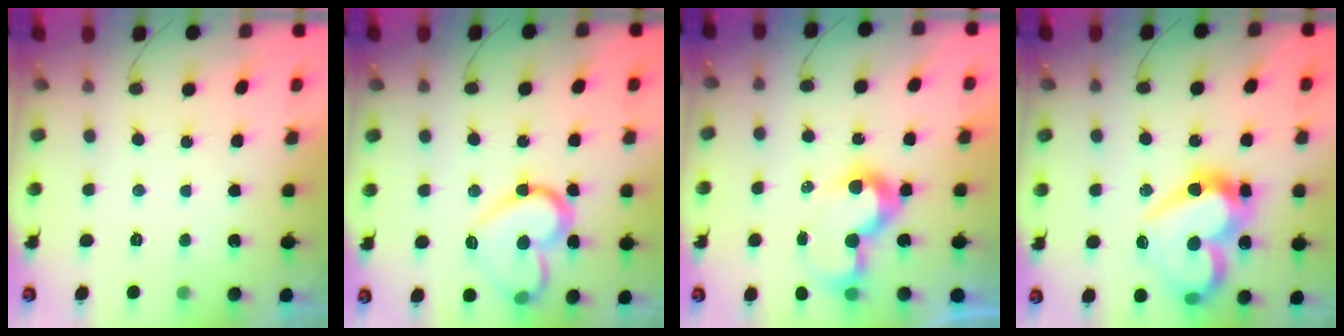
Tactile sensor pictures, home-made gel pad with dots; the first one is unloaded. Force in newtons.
{"total": 15.8, "press": 15.8, "slide": 0.8}
{"total": 10.0, "press": 10.0, "slide": 0.6}
{"total": 21.2, "press": 21.1, "slide": 2.6}